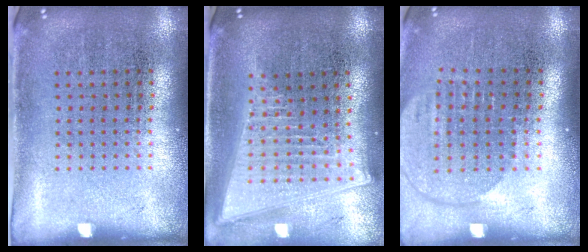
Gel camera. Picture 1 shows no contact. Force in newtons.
{"total": 2.1, "press": 1.7, "slide": 1.1}
{"total": 1.7, "press": 1.5, "slide": 0.8}